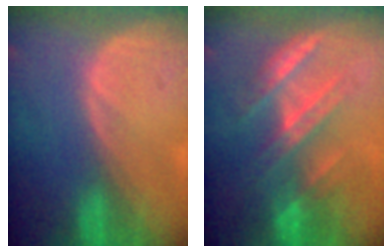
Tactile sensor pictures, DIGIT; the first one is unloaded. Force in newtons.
{"total": 7.2, "press": 6.7, "slide": 2.6}